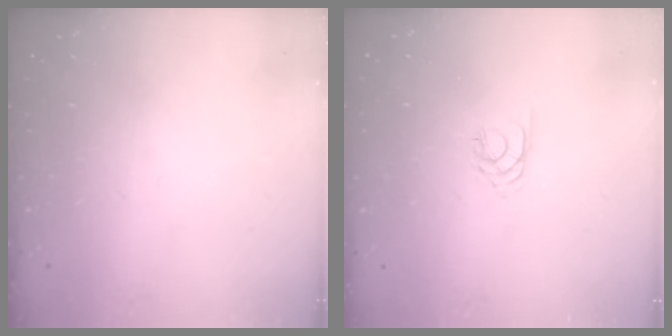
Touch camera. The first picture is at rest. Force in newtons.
{"total": 2.1, "press": 2.1, "slide": 0.3}